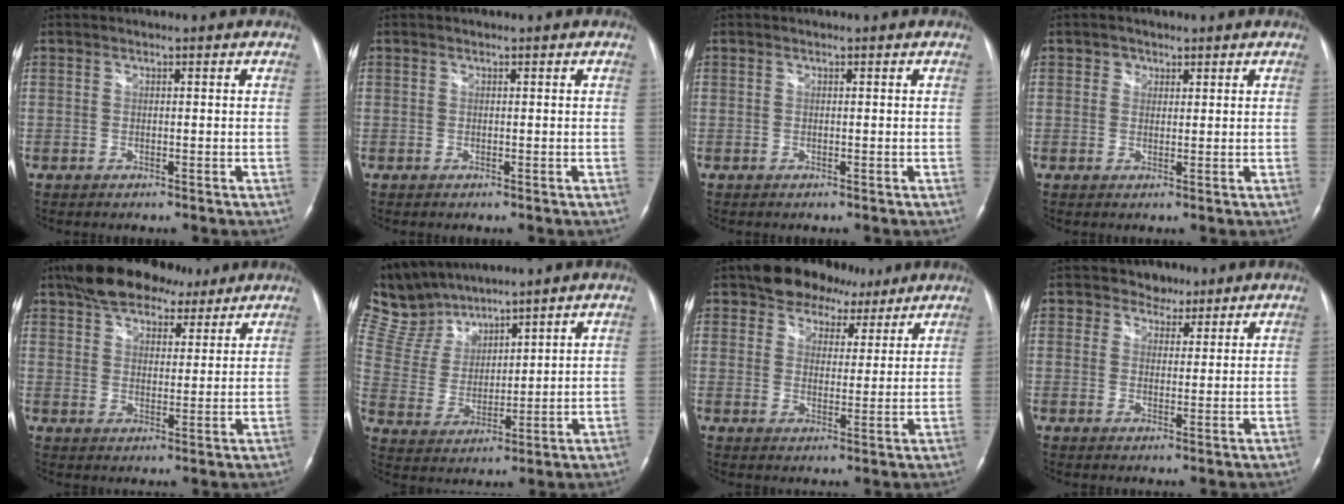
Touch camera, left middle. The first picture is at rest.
{"total": 0.0}
{"total": 0.0}
{"total": 1.7, "force": [0.9, 1.4, 0.3], "torque": [0.002, 0.000, 0.009]}
{"total": 12.9, "force": [9.6, 6.1, 6.1], "torque": [-0.099, 0.035, 0.154]}
{"total": 9.9, "force": [9.3, 2.6, 2.0], "torque": [-0.066, 0.020, 0.201]}
{"total": 8.0, "force": [5.7, 5.3, 2.0], "torque": [-0.018, 0.021, 0.085]}
{"total": 3.8, "force": [2.7, 2.8, 0.1], "torque": [0.006, 0.002, 0.036]}